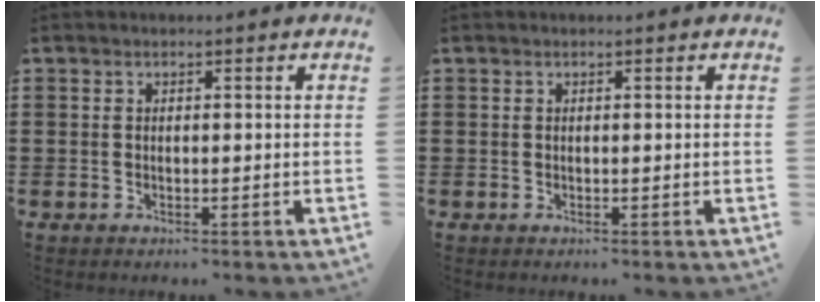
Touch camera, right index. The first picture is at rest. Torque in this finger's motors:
{"motor_torque": [1.47, 0.67, 0.00, 0.00]}